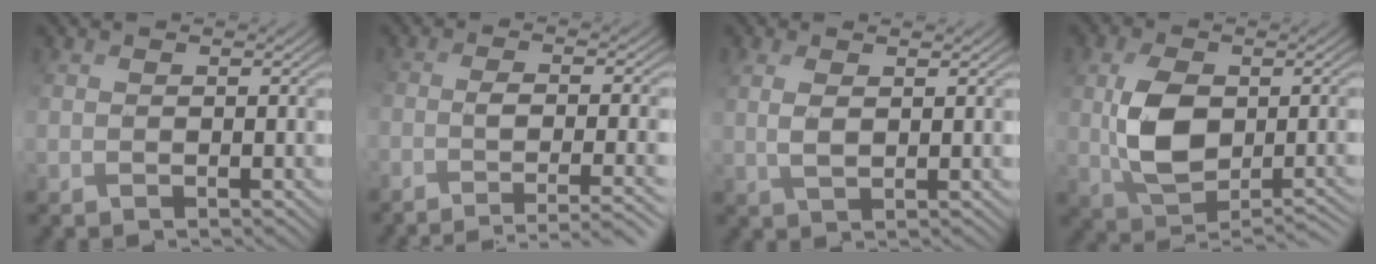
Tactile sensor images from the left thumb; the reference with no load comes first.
{"total": 6.1, "force": [-3.1, 1.6, 5.0], "torque": [-0.072, -0.004, -0.046]}
{"total": 2.6, "force": [0.9, 0.8, 2.3], "torque": [-0.052, 0.001, 0.020]}
{"total": 8.6, "force": [-1.0, 5.1, 6.8], "torque": [-0.132, -0.005, -0.016]}